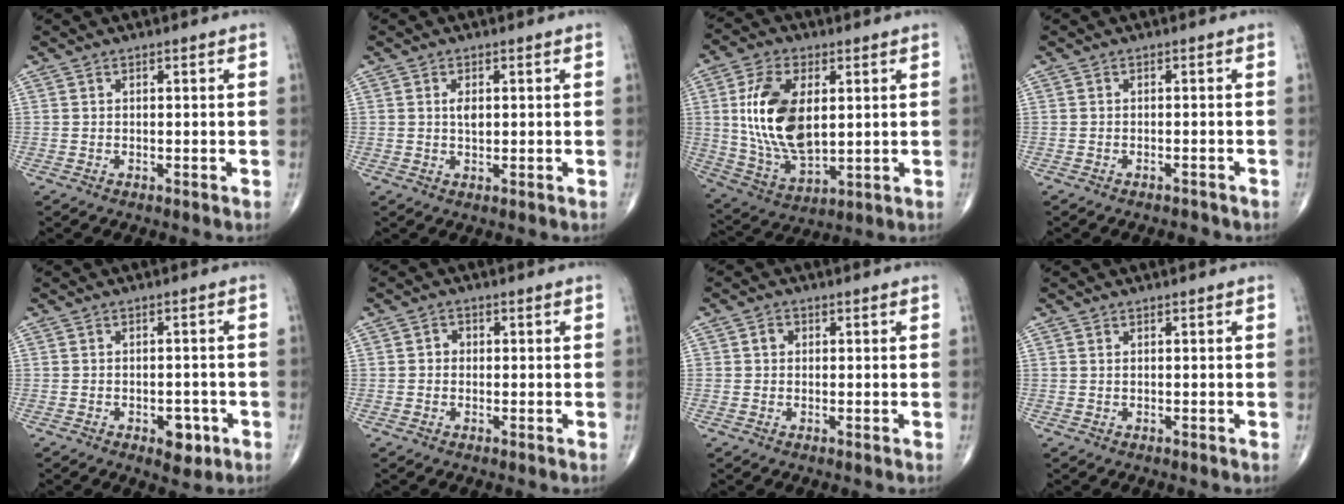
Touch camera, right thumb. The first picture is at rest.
{"total": 2.2, "force": [0.3, 1.1, 1.8], "torque": [-0.032, -0.002, 0.006]}
{"total": 16.7, "force": [2.7, 9.1, 13.8], "torque": [-0.256, -0.013, 0.059]}
{"total": 1.6, "force": [-1.5, 0.5, 0.3], "torque": [-0.010, 0.009, -0.018]}
{"total": 4.5, "force": [-2.0, 2.6, 3.2], "torque": [-0.020, 0.010, -0.019]}
{"total": 1.7, "force": [0.0, 1.6, 0.8], "torque": [-0.003, 0.006, -0.004]}
{"total": 1.8, "force": [0.3, 1.6, 0.8], "torque": [-0.005, 0.003, 0.002]}
{"total": 0.0}